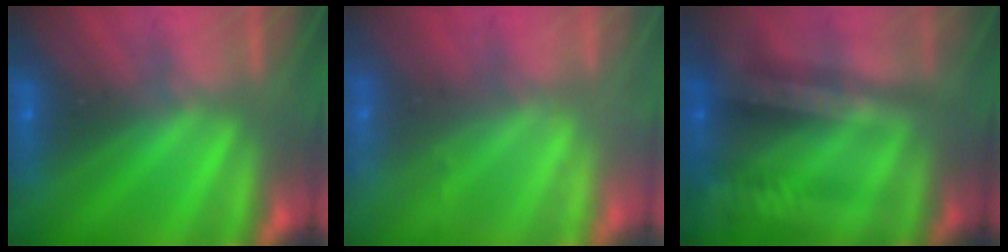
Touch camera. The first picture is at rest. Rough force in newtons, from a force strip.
{"total": 2.3}
{"total": 2.4}